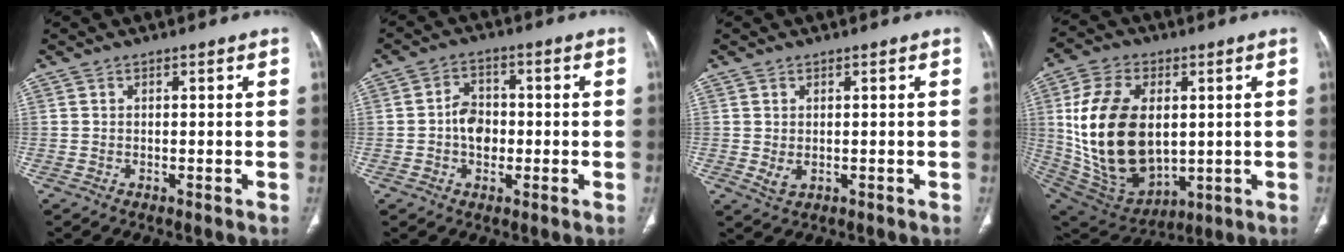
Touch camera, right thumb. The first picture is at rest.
{"total": 5.9, "force": [-0.8, 4.5, 3.8], "torque": [-0.045, 0.016, -0.018]}
{"total": 2.0, "force": [-0.1, 1.3, 1.6], "torque": [-0.032, -0.005, 0.007]}
{"total": 23.2, "force": [1.8, 14.8, 17.8], "torque": [-0.334, -0.016, 0.058]}